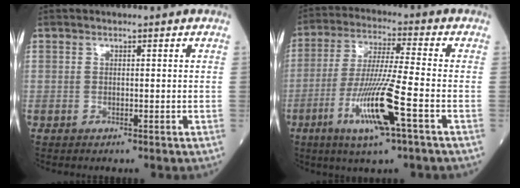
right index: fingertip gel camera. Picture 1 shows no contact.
{"total": 12.4, "force": [-4.9, -0.1, 11.4], "torque": [-0.226, -0.019, -0.092]}